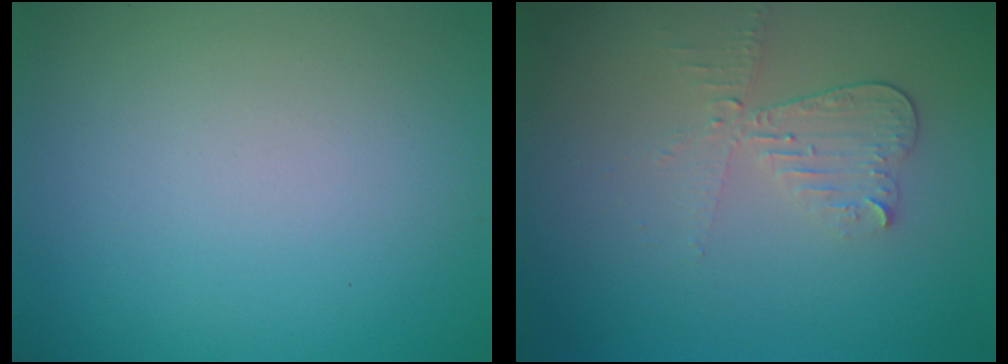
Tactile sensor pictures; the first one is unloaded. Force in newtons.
{"total": 2.5, "press": 2.3, "slide": 0.9}